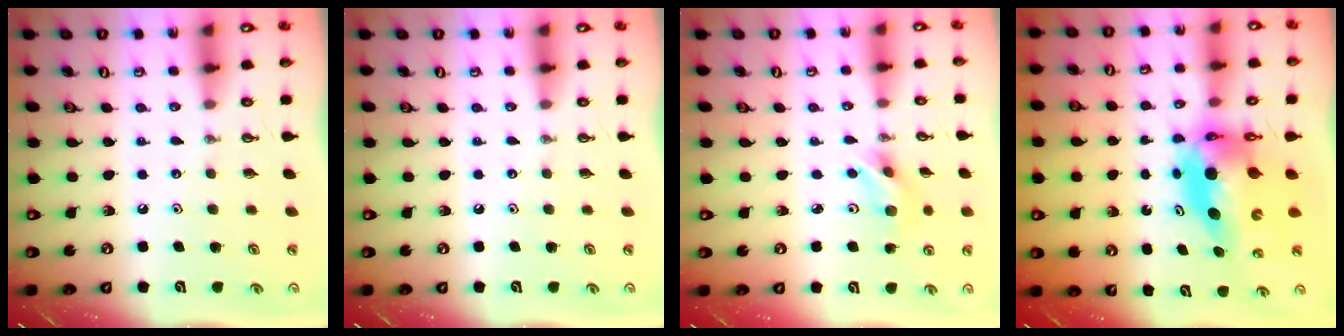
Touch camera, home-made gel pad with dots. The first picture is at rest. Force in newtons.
{"total": 0.0}
{"total": 6.0, "press": 4.4, "slide": 4.1}
{"total": 8.8, "press": 8.8, "slide": 0.6}